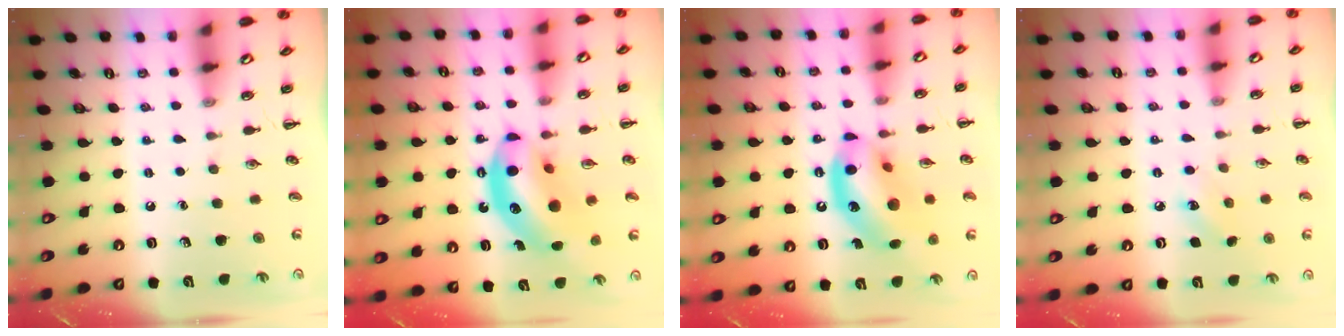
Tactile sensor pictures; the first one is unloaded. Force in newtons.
{"total": 15.4, "press": 14.9, "slide": 3.9}
{"total": 17.3, "press": 16.7, "slide": 4.4}
{"total": 5.1, "press": 4.9, "slide": 1.4}